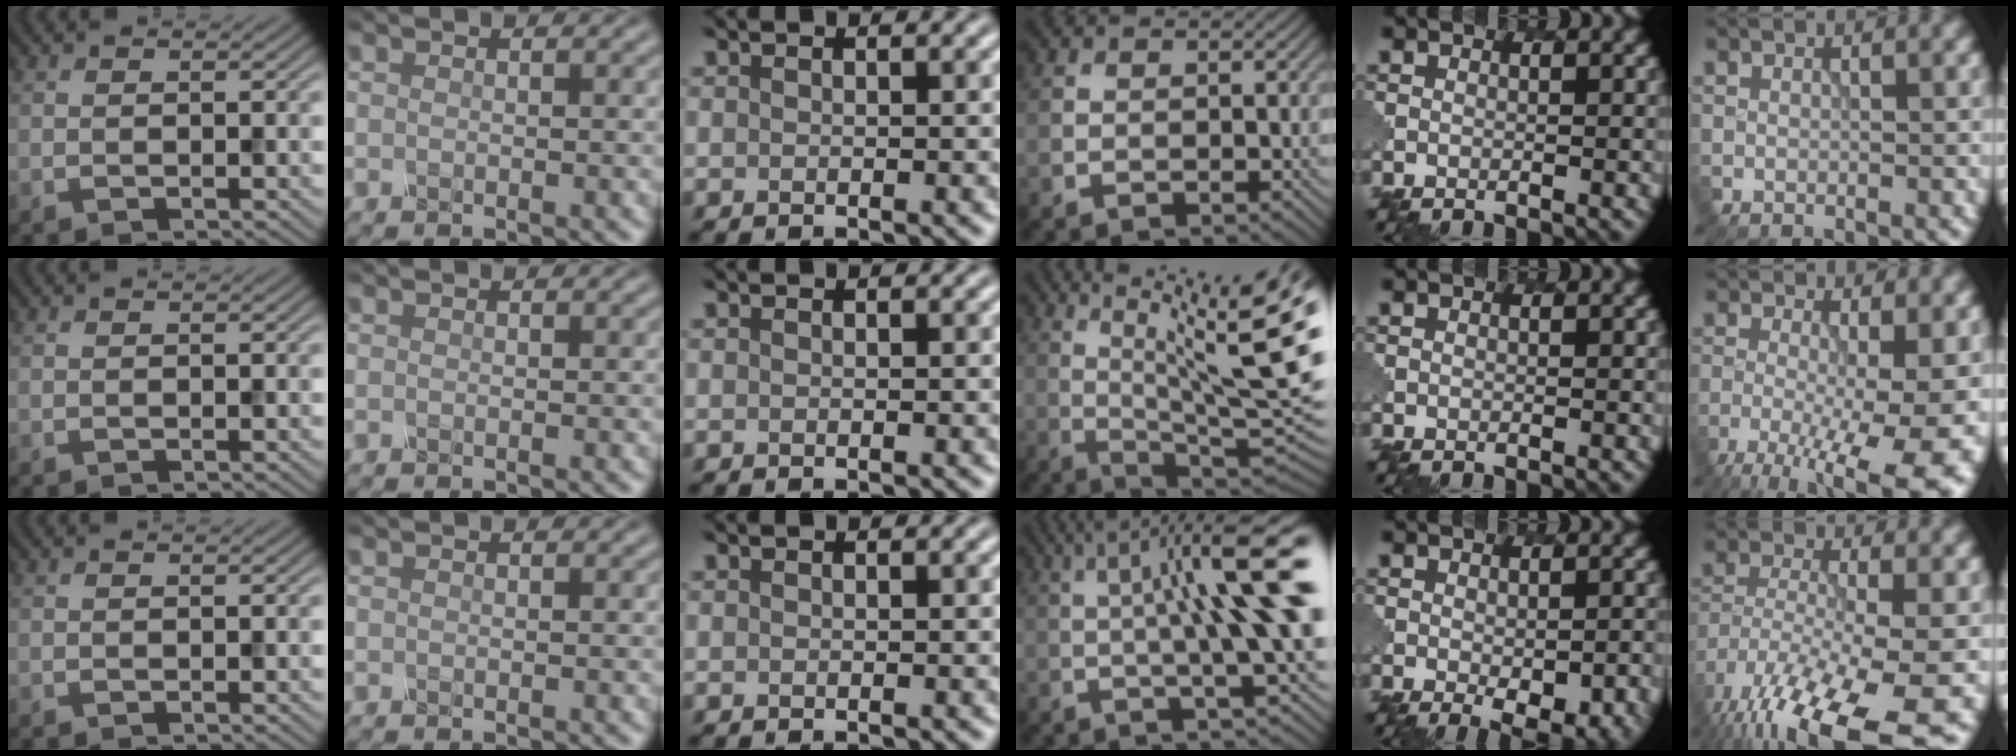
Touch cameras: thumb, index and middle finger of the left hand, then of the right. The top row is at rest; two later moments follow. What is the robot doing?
{"motion": "pour", "object": "mug"}